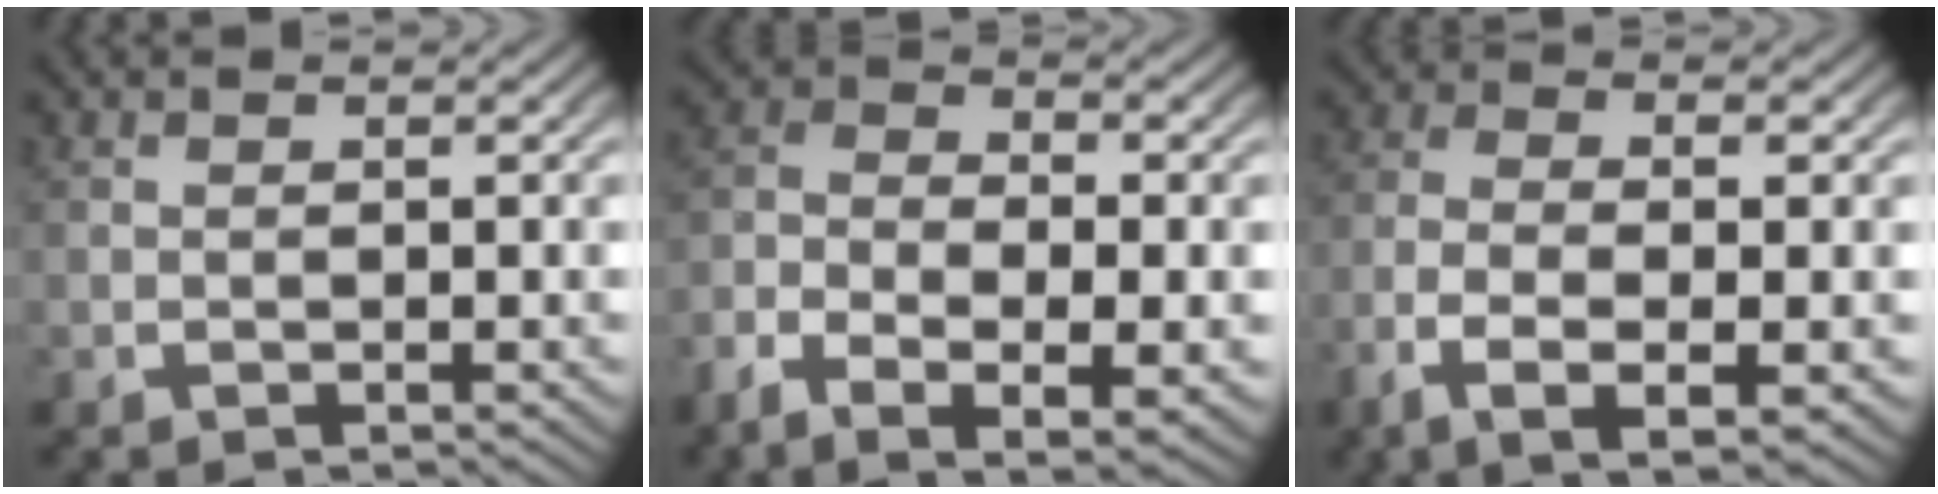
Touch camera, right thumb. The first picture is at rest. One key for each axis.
{"total": 6.7, "fx": -2.2, "fy": 3.7, "fz": 5.1, "tx": -0.112, "ty": -0.023, "tz": -0.032}
{"total": 6.6, "fx": -1.9, "fy": 3.1, "fz": 5.5, "tx": -0.125, "ty": -0.019, "tz": -0.024}